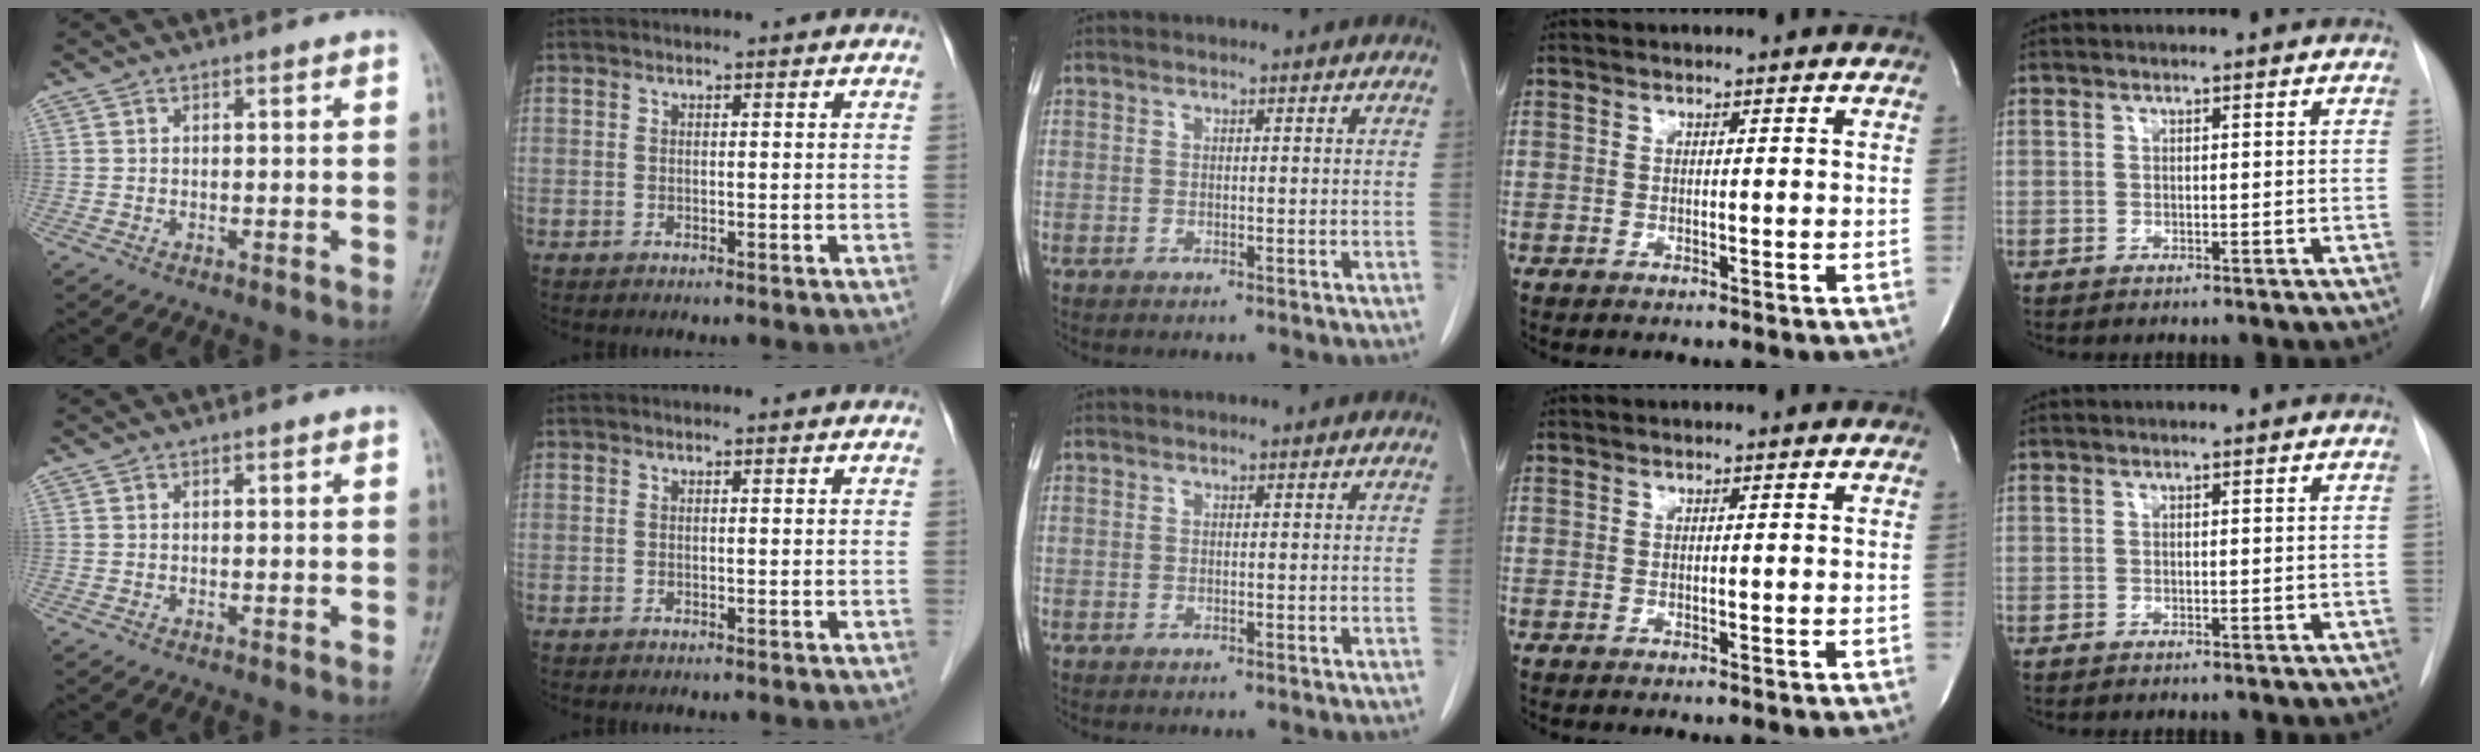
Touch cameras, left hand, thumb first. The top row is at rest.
{}